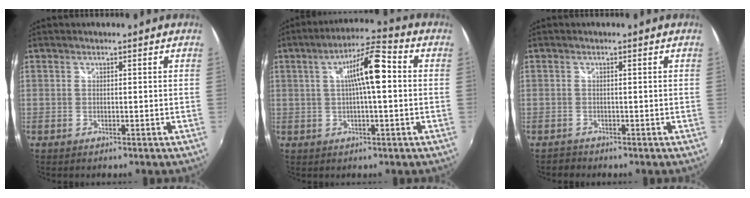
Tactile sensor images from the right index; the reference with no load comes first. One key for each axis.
{"total": 9.5, "fx": 0.9, "fy": 1.7, "fz": 9.4, "tx": -0.158, "ty": 0.016, "tz": 0.015}
{"total": 1.3, "fx": -1.1, "fy": 0.6, "fz": -0.1, "tx": -0.003, "ty": -0.001, "tz": -0.017}